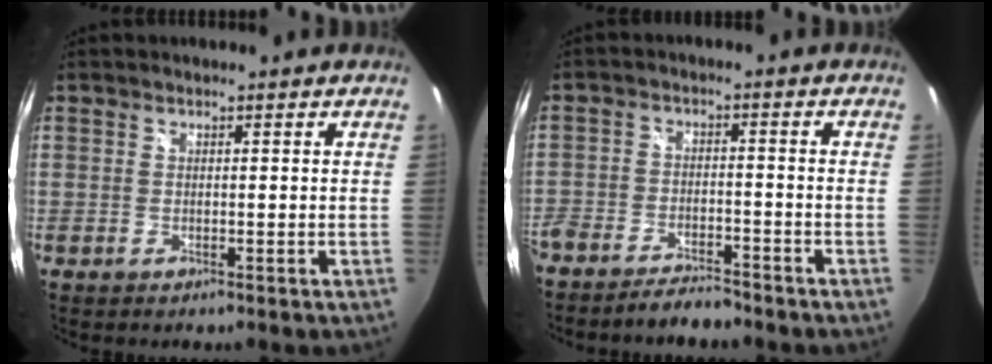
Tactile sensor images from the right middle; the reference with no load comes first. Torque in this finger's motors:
{"motor_torque": [1.11, -1.03, 0.37, 0.21]}